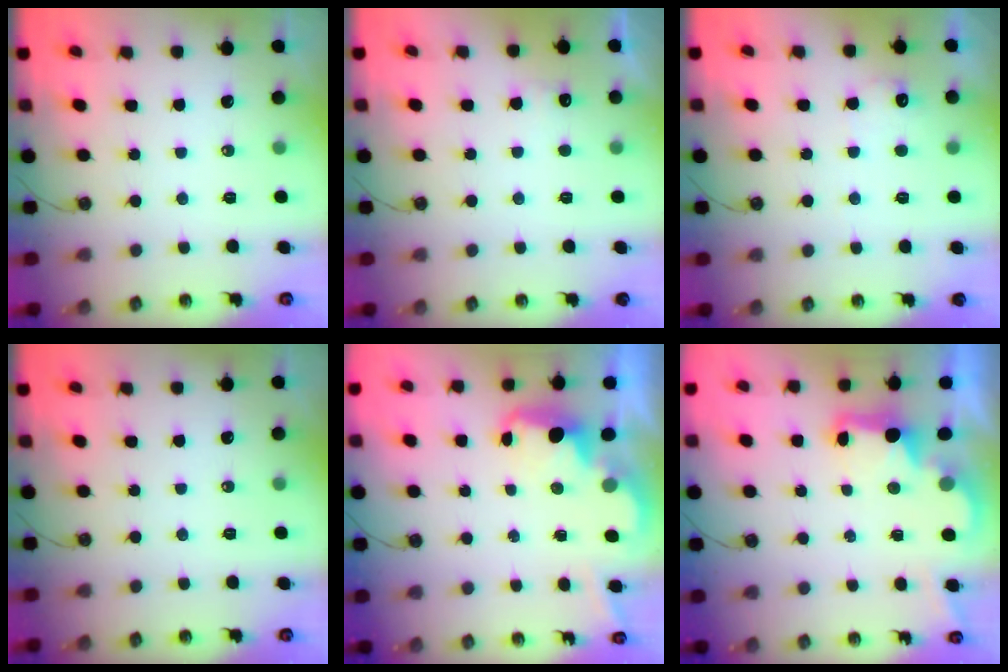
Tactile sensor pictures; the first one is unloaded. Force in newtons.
{"total": 5.8, "press": 5.6, "slide": 1.2}
{"total": 8.2, "press": 8.1, "slide": 0.5}
{"total": 0.0}
{"total": 2.6, "press": 2.6, "slide": 0.5}
{"total": 2.9, "press": 2.8, "slide": 0.6}